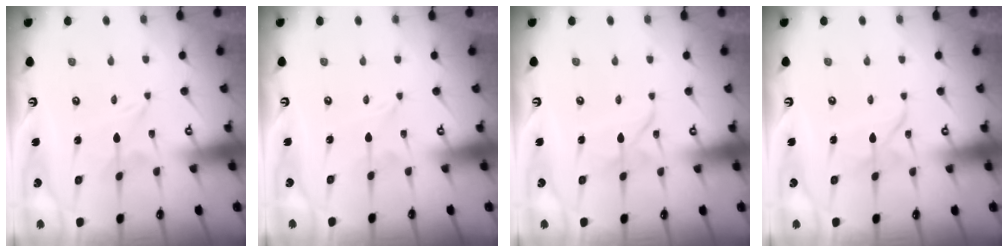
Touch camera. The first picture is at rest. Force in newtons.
{"total": 0.0}
{"total": 3.1, "press": 3.1, "slide": 0.2}
{"total": 3.1, "press": 3.1, "slide": 0.2}